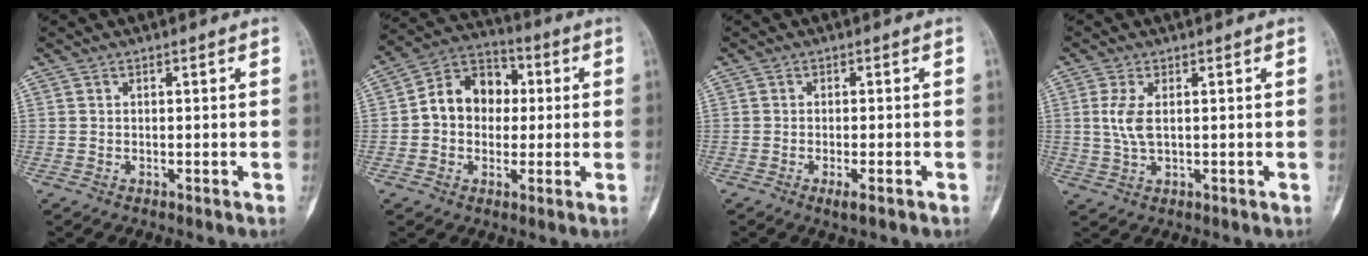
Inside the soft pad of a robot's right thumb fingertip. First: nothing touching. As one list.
[{"total": 11.5, "force": [0.6, 9.1, 7.0], "torque": [-0.075, 0.030, 0.000]}, {"total": 2.7, "force": [-1.5, 0.5, 2.2], "torque": [-0.034, -0.001, -0.024]}, {"total": 4.0, "force": [0.8, 2.0, 3.3], "torque": [-0.084, -0.002, 0.020]}]